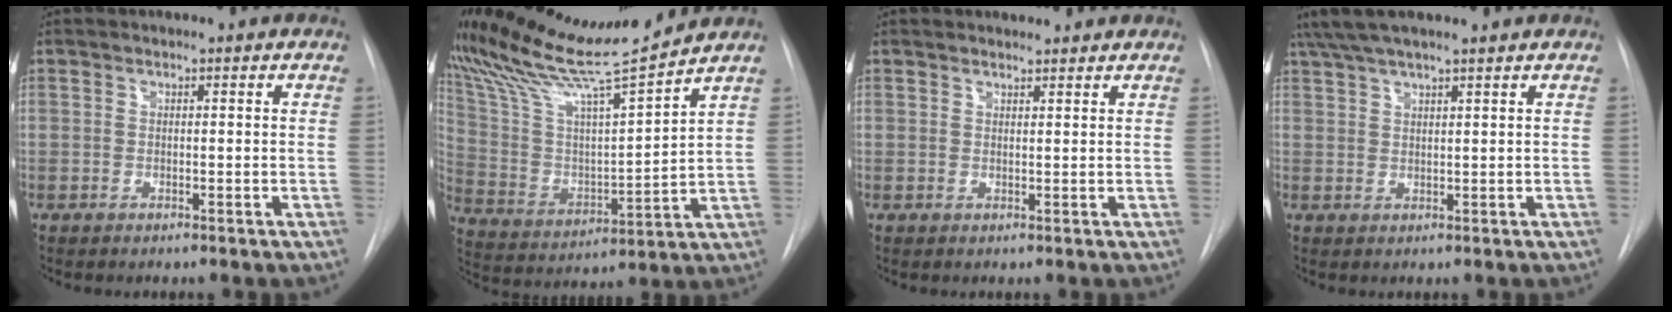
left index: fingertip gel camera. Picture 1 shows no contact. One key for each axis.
{"total": 16.4, "fx": 15.2, "fy": -1.7, "fz": 5.9, "tx": -0.128, "ty": -0.029, "tz": 0.271}
{"total": 2.4, "fx": 2.3, "fy": 0.6, "fz": 0.3, "tx": -0.009, "ty": 0.011, "tz": 0.029}
{"total": 7.1, "fx": 5.9, "fy": 0.4, "fz": 3.9, "tx": -0.065, "ty": 0.034, "tz": 0.101}